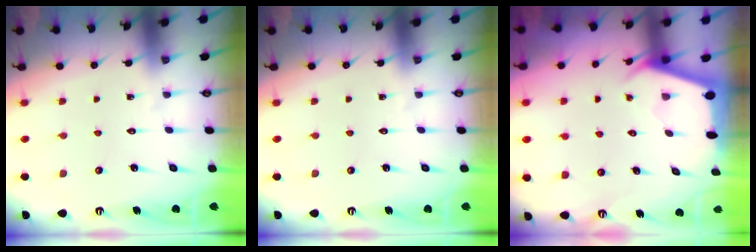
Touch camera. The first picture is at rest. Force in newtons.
{"total": 0.0}
{"total": 2.4, "press": 2.4, "slide": 0.3}